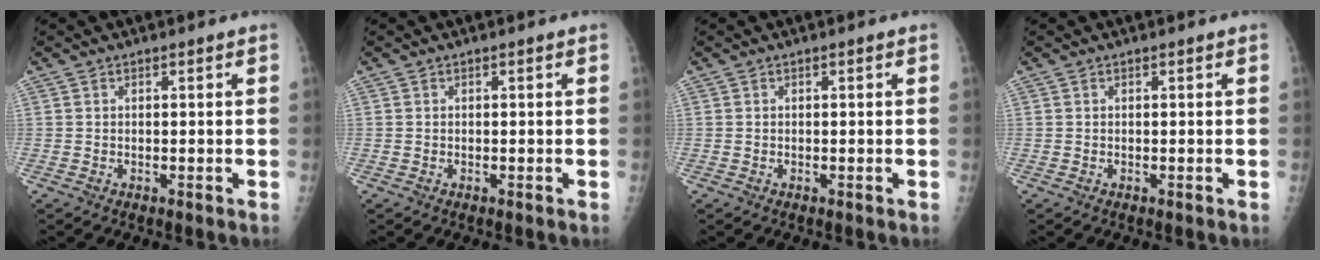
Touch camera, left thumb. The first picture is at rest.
{"total": 0.0}
{"total": 0.0}
{"total": 0.0}